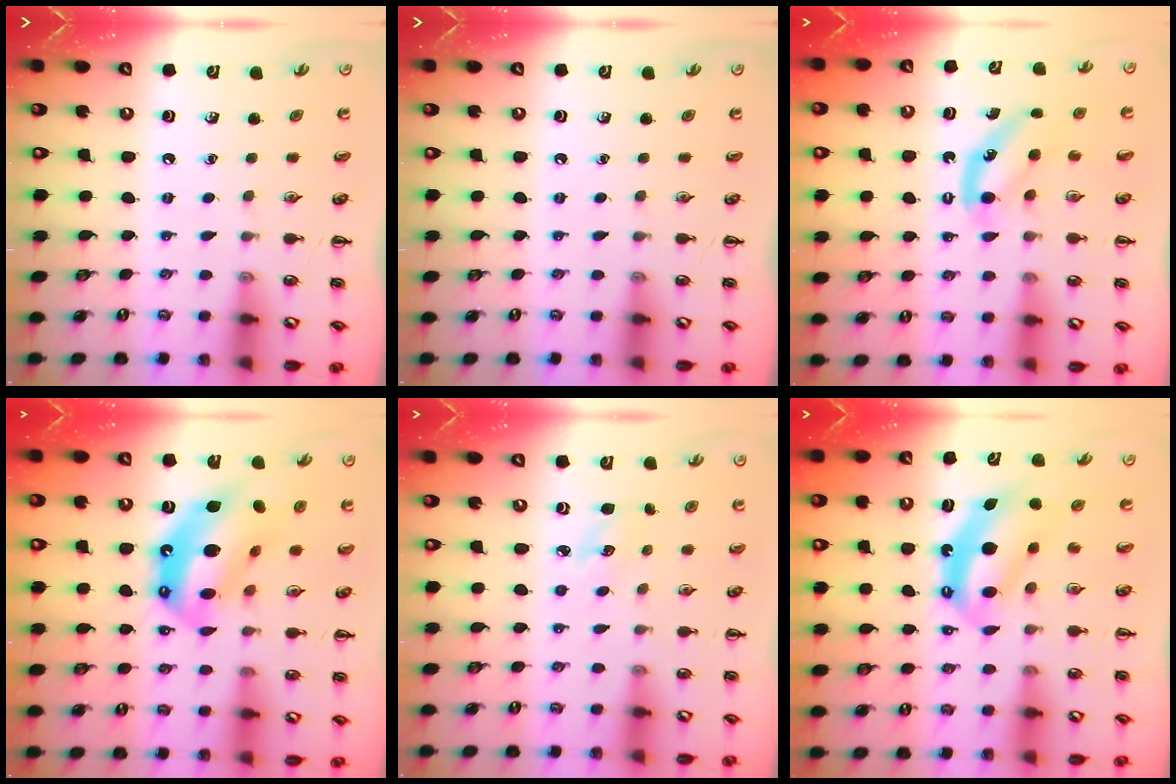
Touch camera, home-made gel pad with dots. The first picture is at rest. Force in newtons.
{"total": 0.0}
{"total": 5.4, "press": 5.3, "slide": 0.8}
{"total": 16.4, "press": 15.7, "slide": 4.7}
{"total": 4.5, "press": 4.3, "slide": 1.3}
{"total": 6.7, "press": 6.6, "slide": 1.1}